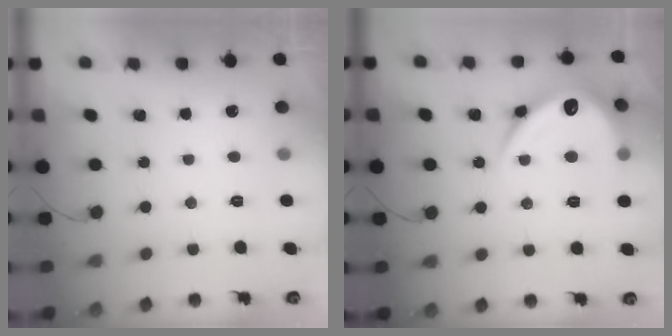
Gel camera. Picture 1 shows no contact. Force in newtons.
{"total": 15.6, "press": 15.6, "slide": 0.4}